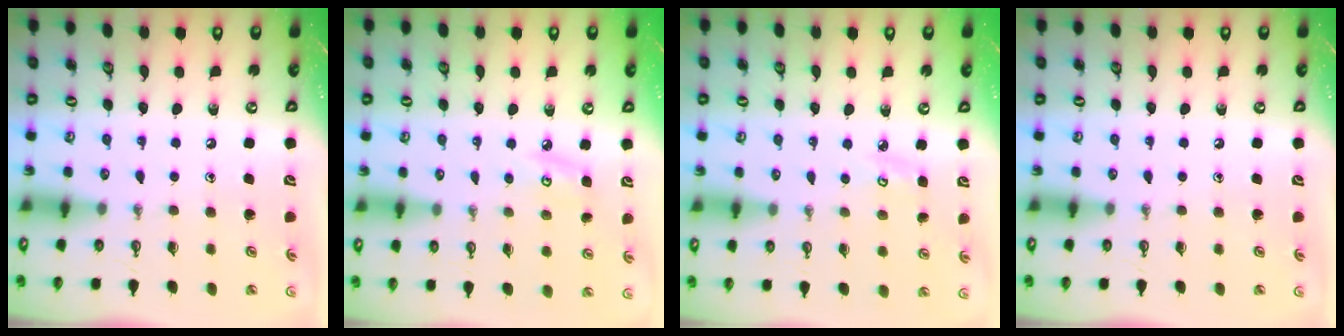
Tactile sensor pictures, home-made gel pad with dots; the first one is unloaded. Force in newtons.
{"total": 4.8, "press": 4.7, "slide": 0.5}
{"total": 3.5, "press": 3.5, "slide": 0.4}
{"total": 0.0}